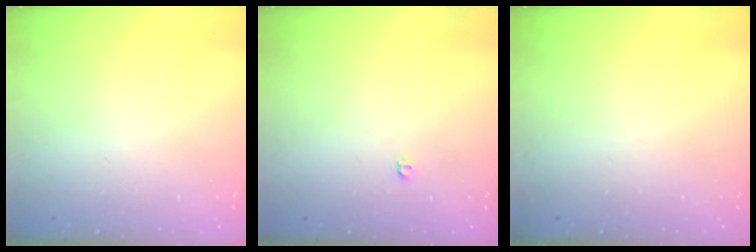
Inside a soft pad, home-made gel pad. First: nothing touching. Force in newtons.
{"total": 3.5, "press": 3.4, "slide": 0.3}
{"total": 0.0}